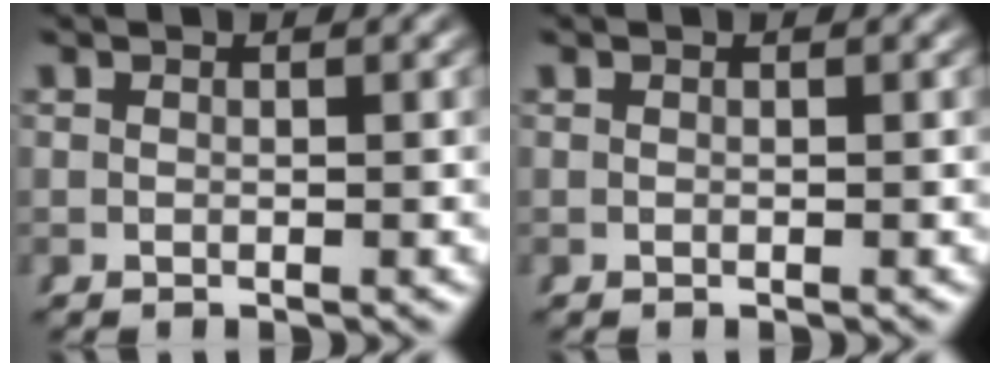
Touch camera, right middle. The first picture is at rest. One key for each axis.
{"total": 0.0}